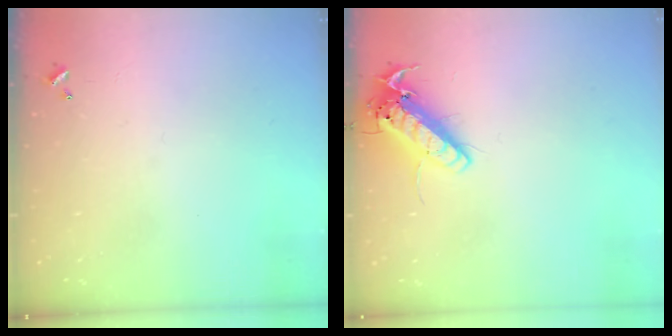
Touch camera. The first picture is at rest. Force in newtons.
{"total": 14.9, "press": 14.7, "slide": 2.8}